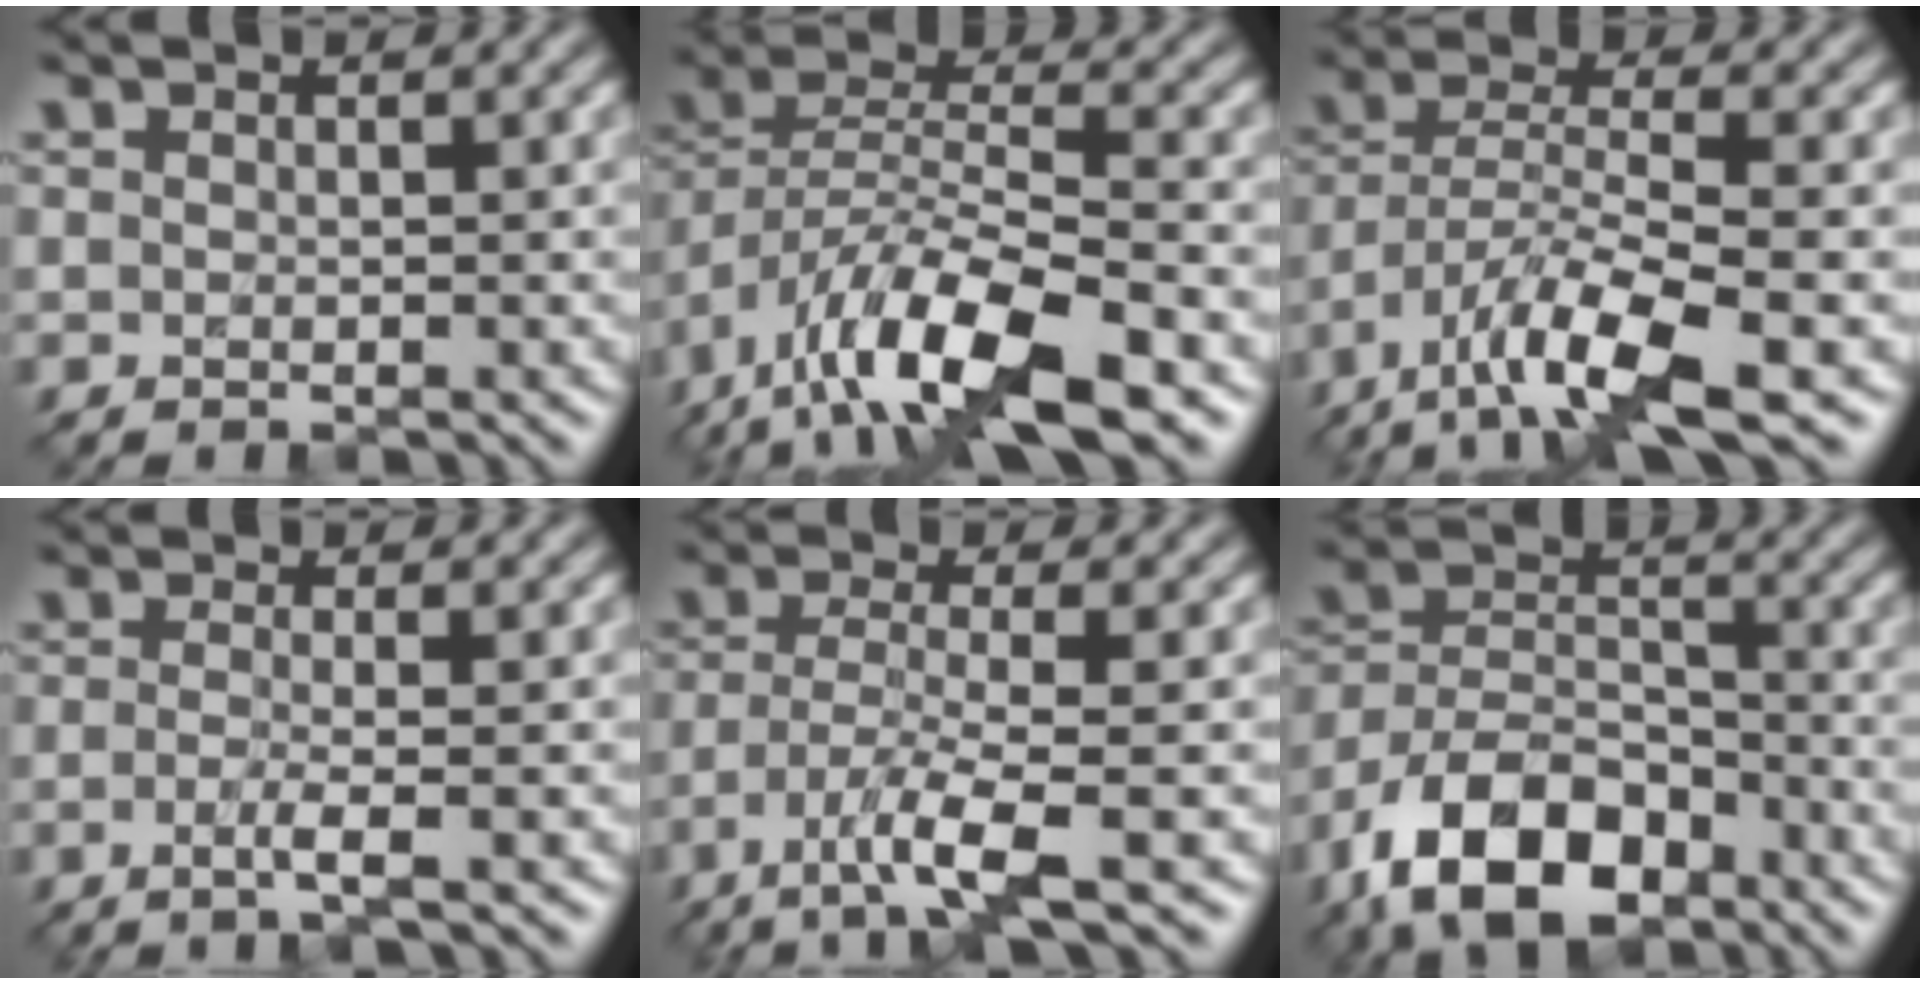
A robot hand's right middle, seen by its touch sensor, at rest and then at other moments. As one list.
[{"total": 11.7, "force": [-6.8, 4.5, 8.5], "torque": [-0.156, -0.004, -0.132]}, {"total": 8.4, "force": [-5.0, 2.4, 6.3], "torque": [-0.117, 0.000, -0.098]}, {"total": 2.8, "force": [-0.9, 0.7, 2.5], "torque": [-0.041, -0.005, -0.028]}, {"total": 5.6, "force": [-3.1, 0.9, 4.5], "torque": [-0.084, -0.004, -0.062]}, {"total": 10.5, "force": [-6.8, 5.4, 5.9], "torque": [-0.109, 0.004, -0.133]}]